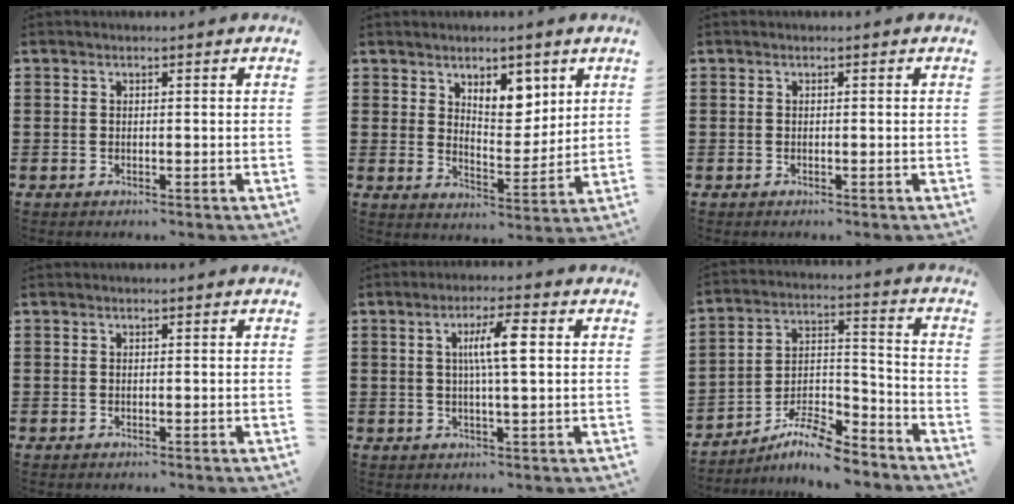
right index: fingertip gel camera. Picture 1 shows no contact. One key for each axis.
{"total": 6.2, "fx": 4.2, "fy": 3.3, "fz": 3.2, "tx": -0.052, "ty": -0.013, "tz": 0.071}
{"total": 0.0}
{"total": 0.0}
{"total": 6.0, "fx": 1.1, "fy": 0.9, "fz": 5.8, "tx": -0.112, "ty": 0.005, "tz": 0.013}
{"total": 9.0, "fx": -8.0, "fy": 1.7, "fz": 3.7, "tx": -0.061, "ty": 0.024, "tz": -0.152}